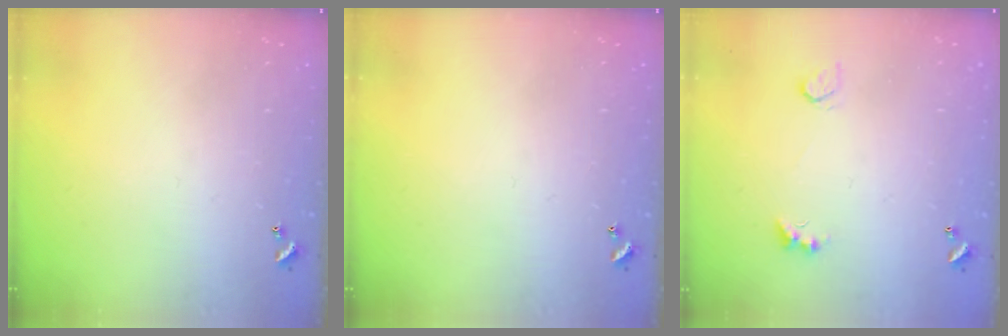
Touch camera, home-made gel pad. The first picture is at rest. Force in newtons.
{"total": 0.0}
{"total": 3.0, "press": 2.9, "slide": 0.8}